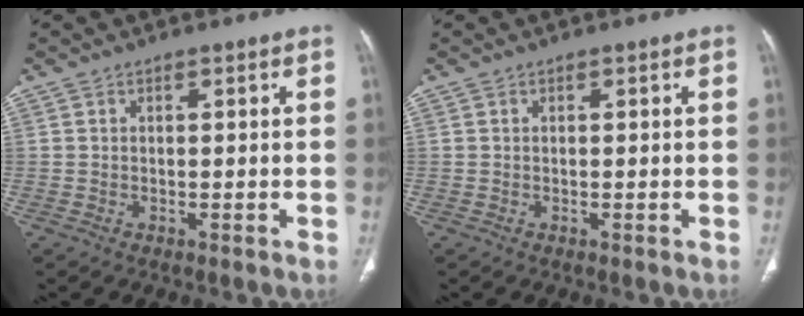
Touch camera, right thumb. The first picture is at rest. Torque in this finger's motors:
{"motor_torque": [0.02, 0.02, -0.06, -0.07, 0.03]}